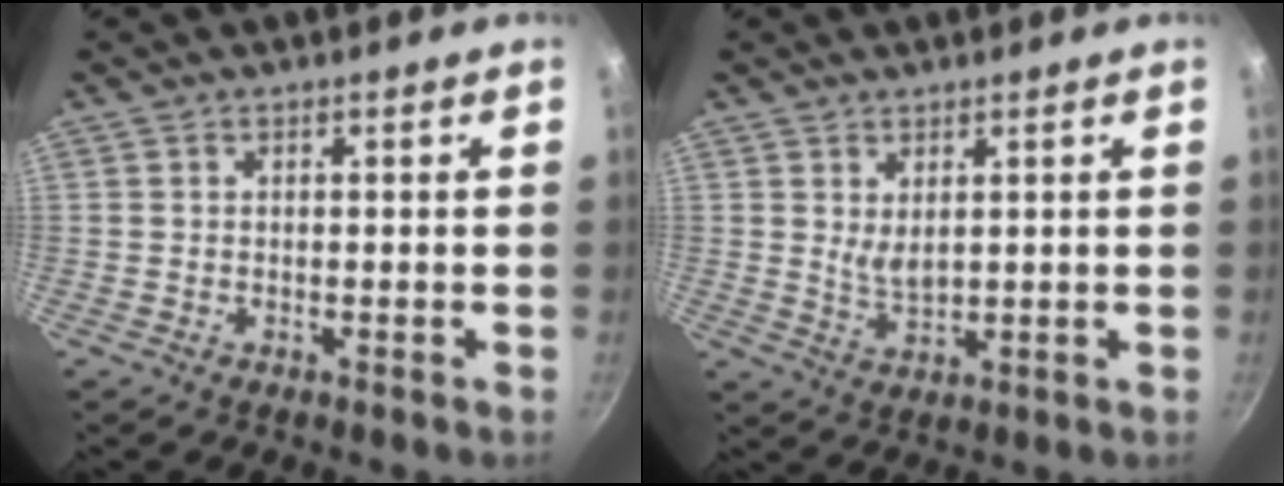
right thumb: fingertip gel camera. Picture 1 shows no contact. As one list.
[{"total": 3.6, "force": [1.5, 1.8, 2.7], "torque": [-0.046, -0.019, 0.033]}]